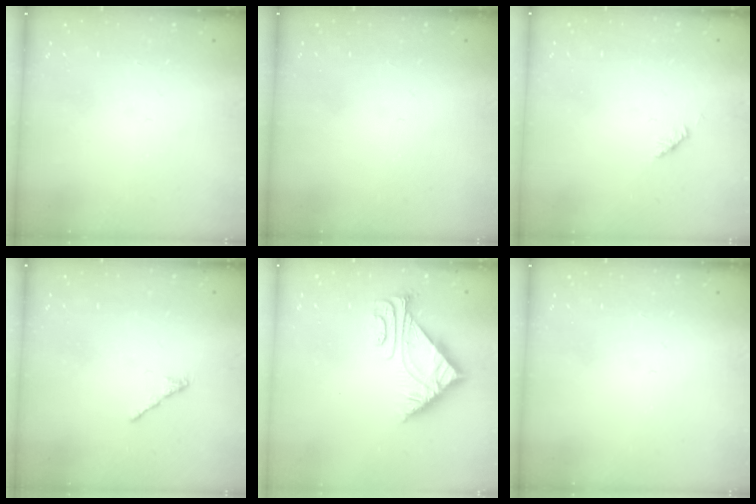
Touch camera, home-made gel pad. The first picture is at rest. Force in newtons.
{"total": 0.0}
{"total": 1.9, "press": 1.8, "slide": 0.6}
{"total": 1.7, "press": 1.6, "slide": 0.5}
{"total": 5.2, "press": 5.1, "slide": 0.7}
{"total": 0.0}